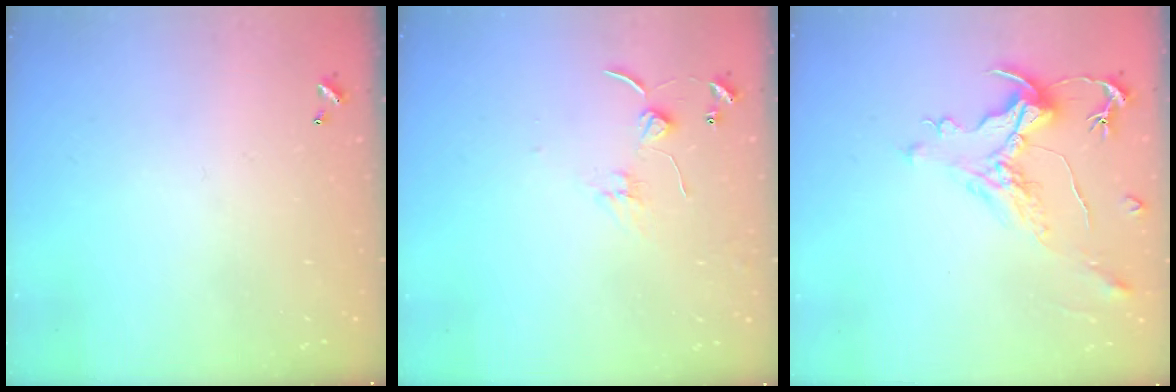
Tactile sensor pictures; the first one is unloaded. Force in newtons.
{"total": 2.3, "press": 2.3, "slide": 0.1}
{"total": 1.2, "press": 0.7, "slide": 1.0}